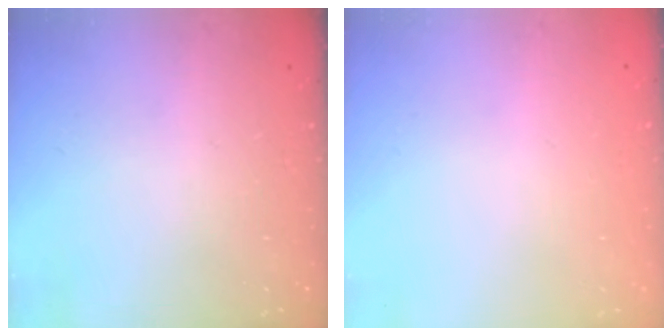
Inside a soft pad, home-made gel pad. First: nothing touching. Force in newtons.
{"total": 0.0}